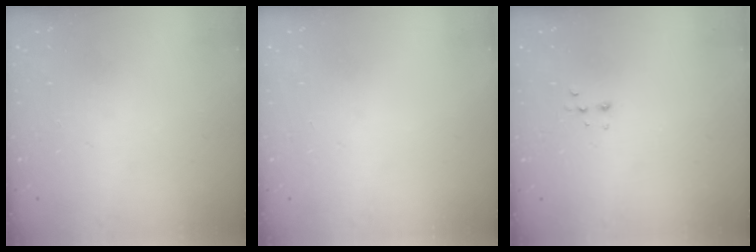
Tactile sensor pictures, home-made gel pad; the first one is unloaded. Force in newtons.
{"total": 0.0}
{"total": 4.2, "press": 4.1, "slide": 0.9}